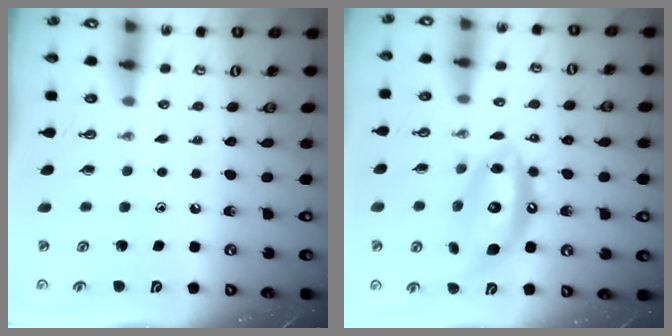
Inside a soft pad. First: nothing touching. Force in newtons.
{"total": 14.6, "press": 14.5, "slide": 1.8}